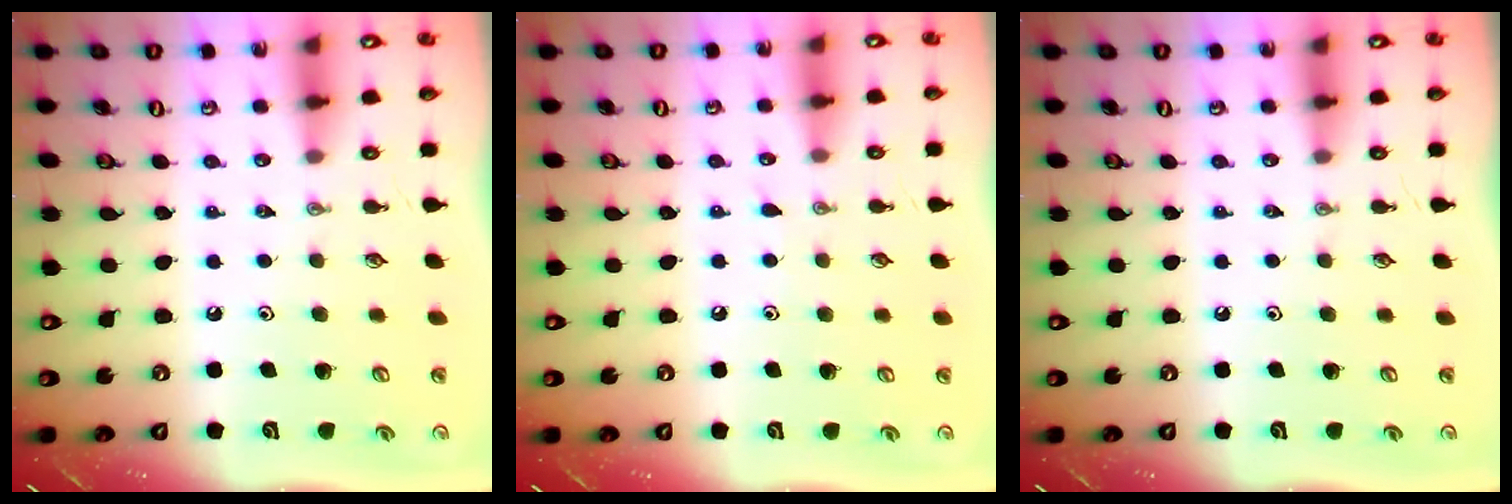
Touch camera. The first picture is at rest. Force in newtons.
{"total": 3.7, "press": 3.7, "slide": 0.5}
{"total": 0.0}